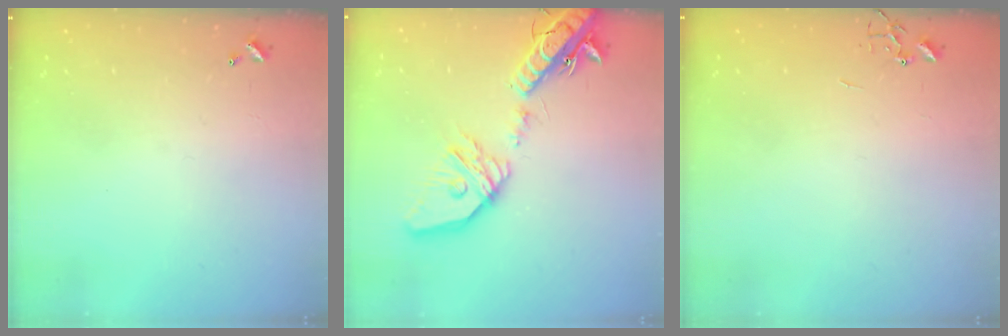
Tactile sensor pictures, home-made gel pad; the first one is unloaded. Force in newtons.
{"total": 23.6, "press": 23.3, "slide": 3.8}
{"total": 0.0}